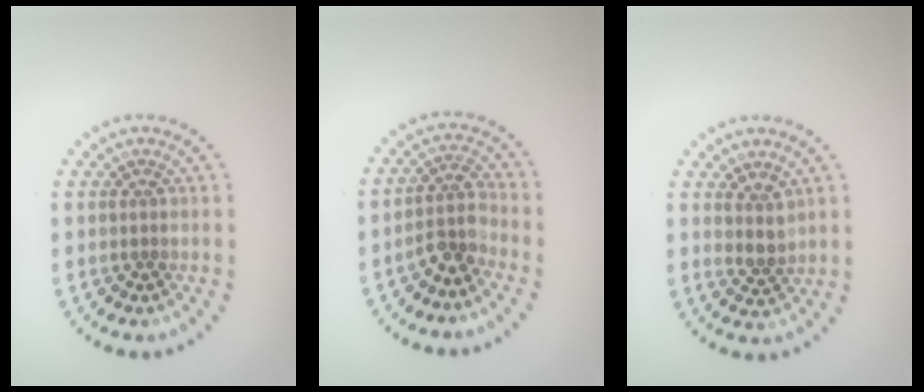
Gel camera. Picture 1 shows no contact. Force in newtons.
{"total": 2.7, "press": 2.0, "slide": 1.8}
{"total": 2.0, "press": 1.6, "slide": 1.2}